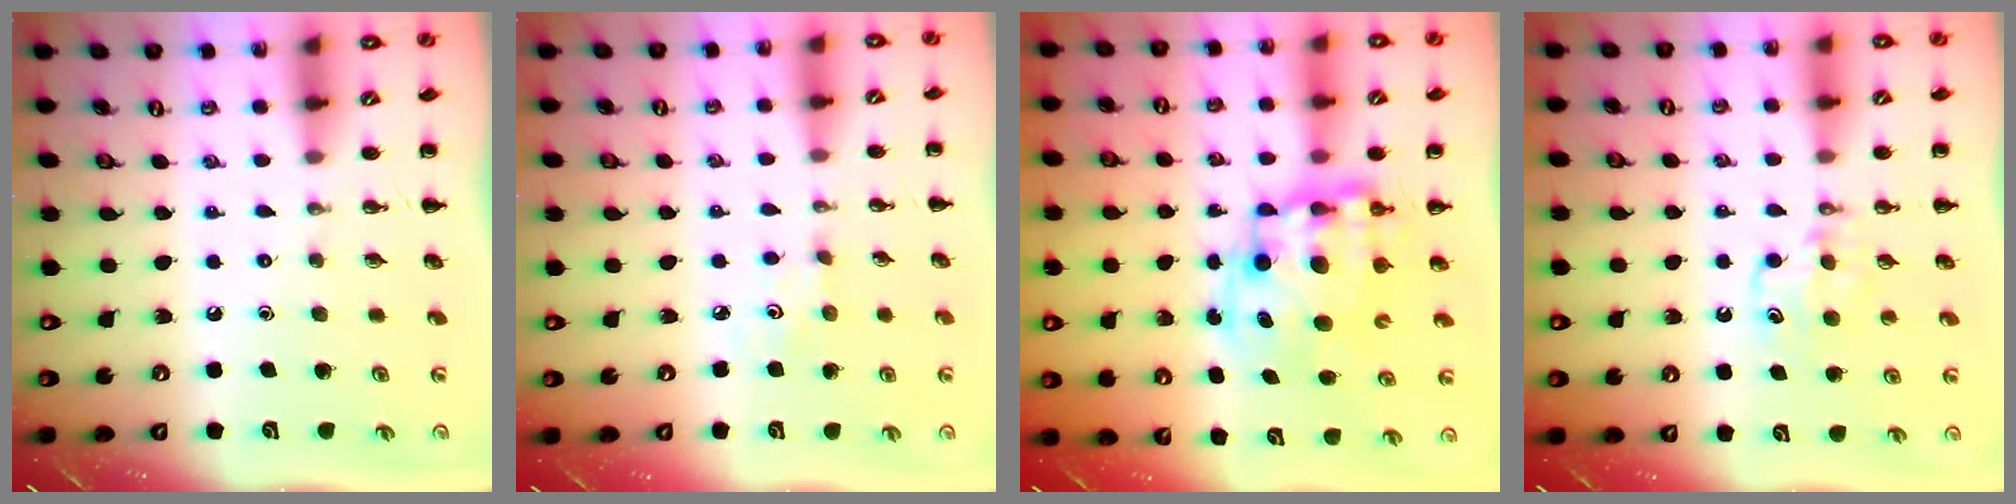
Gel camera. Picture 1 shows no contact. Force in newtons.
{"total": 2.8, "press": 2.7, "slide": 0.8}
{"total": 12.2, "press": 11.8, "slide": 3.0}
{"total": 5.7, "press": 5.5, "slide": 1.6}